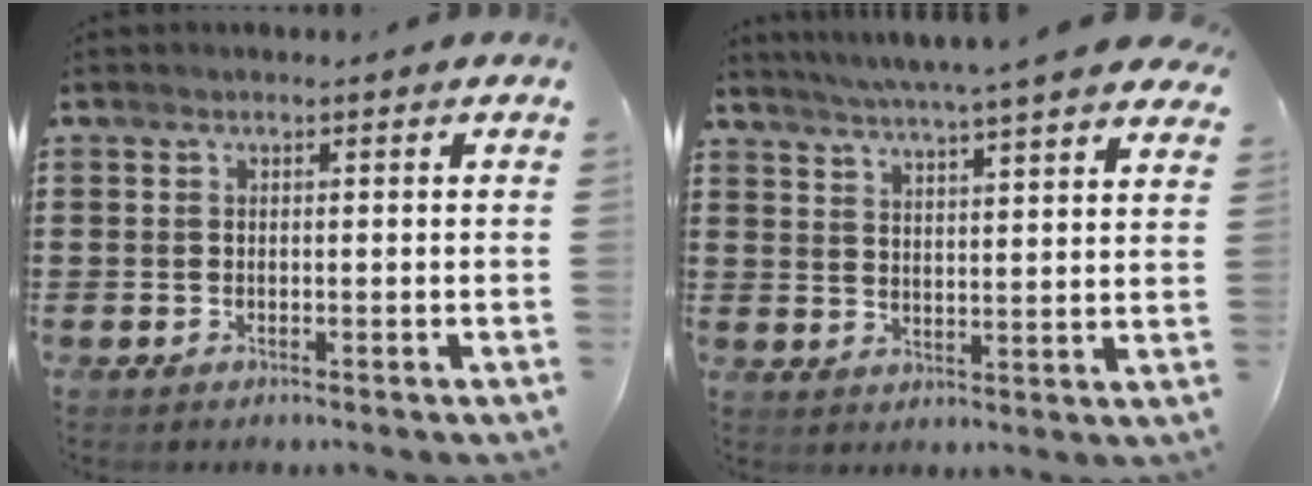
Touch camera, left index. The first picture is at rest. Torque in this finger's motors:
{"motor_torque": [2.14, 0.00, 0.56, 0.21]}